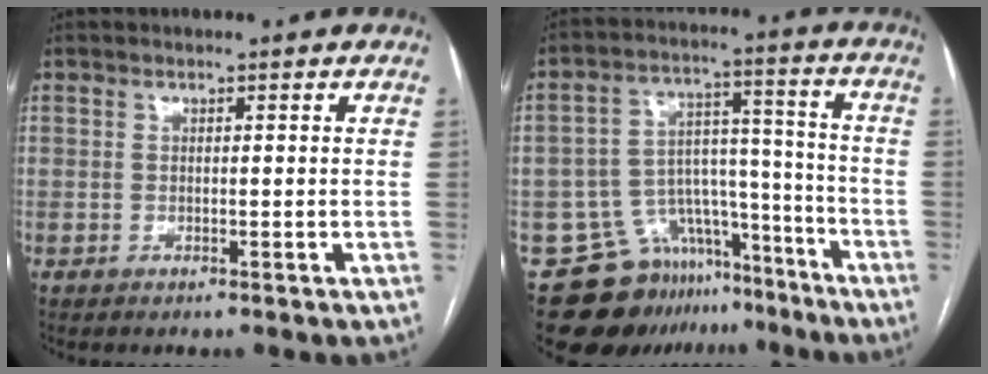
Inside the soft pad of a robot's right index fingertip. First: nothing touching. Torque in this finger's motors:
{"motor_torque": [-0.32, -0.31, -0.82, -0.21]}